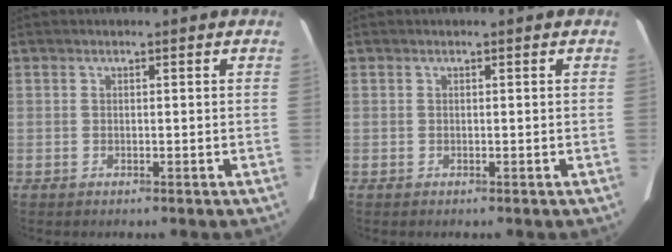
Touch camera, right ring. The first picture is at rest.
{"total": 0.0}